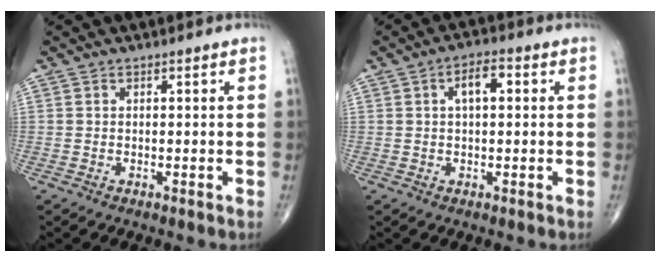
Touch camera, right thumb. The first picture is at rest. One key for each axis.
{"total": 4.8, "fx": 1.1, "fy": 2.2, "fz": 4.1, "tx": -0.063, "ty": 0.009, "tz": 0.014}